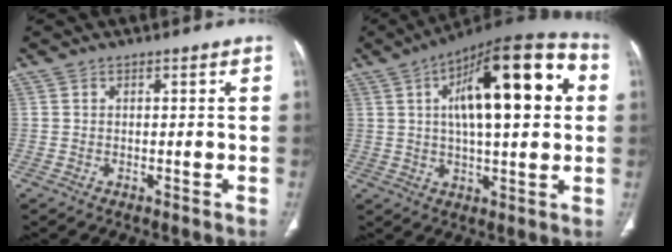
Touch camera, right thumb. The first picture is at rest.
{"total": 22.9, "force": [4.9, 8.3, 20.7], "torque": [-0.294, 0.023, 0.065]}